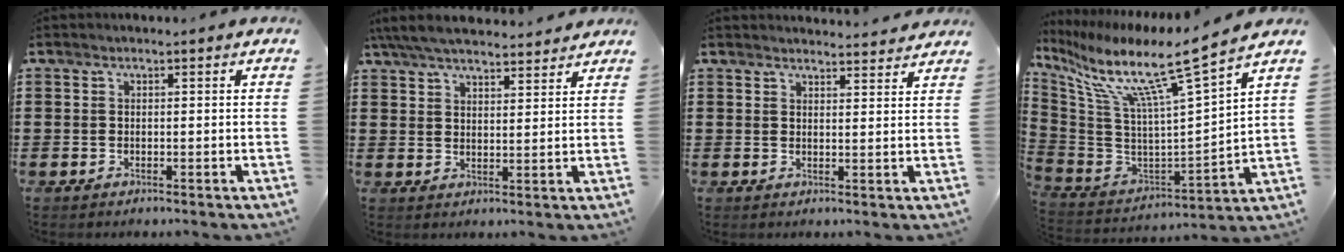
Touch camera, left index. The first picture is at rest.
{"total": 6.0, "force": [5.5, 0.9, 2.2], "torque": [-0.059, -0.015, 0.102]}
{"total": 2.6, "force": [2.6, 0.0, 0.1], "torque": [-0.002, -0.012, 0.048]}
{"total": 11.8, "force": [8.4, -0.3, 8.4], "torque": [-0.181, -0.070, 0.126]}